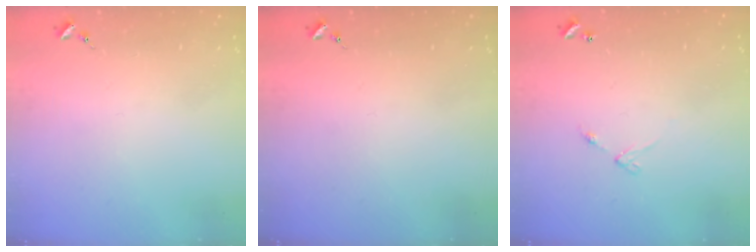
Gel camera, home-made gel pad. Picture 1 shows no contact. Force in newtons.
{"total": 0.0}
{"total": 4.6, "press": 4.6, "slide": 0.5}